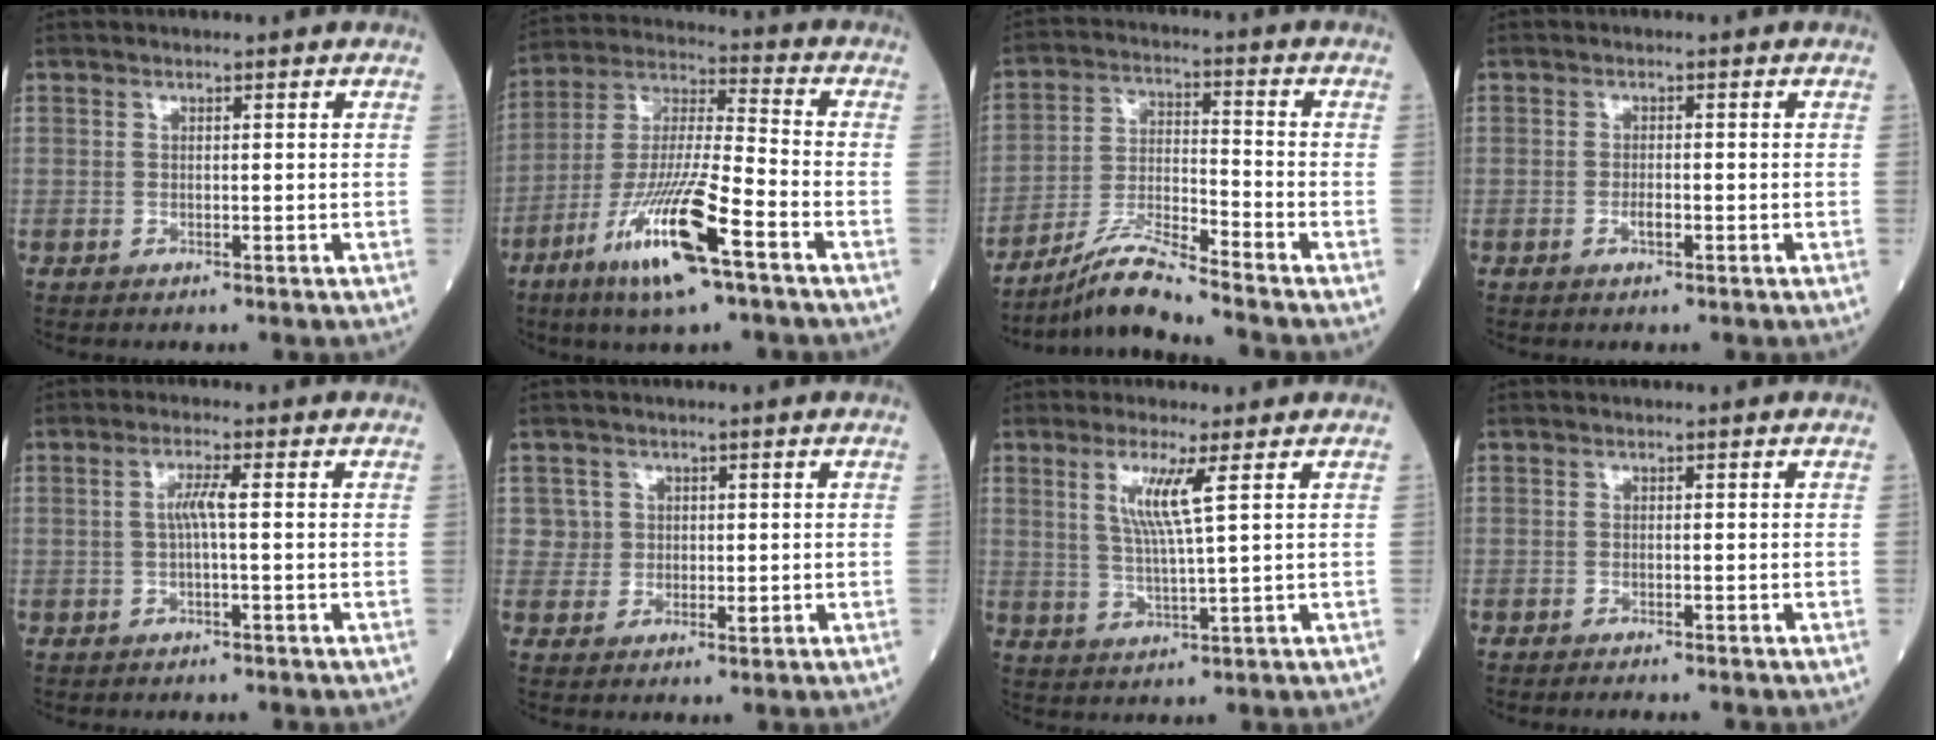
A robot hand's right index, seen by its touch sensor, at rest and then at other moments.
{"total": 16.0, "force": [-8.3, 1.4, 13.6], "torque": [-0.275, -0.026, -0.153]}
{"total": 8.1, "force": [-7.2, -1.4, 3.4], "torque": [-0.074, -0.016, -0.132]}
{"total": 1.5, "force": [-0.6, 0.4, 1.3], "torque": [-0.022, 0.001, -0.010]}
{"total": 2.9, "force": [0.1, 0.0, 2.9], "torque": [-0.059, 0.005, 0.001]}
{"total": 3.1, "force": [0.9, 2.9, 0.0], "torque": [0.016, -0.002, 0.014]}
{"total": 6.1, "force": [2.3, -0.5, 5.7], "torque": [-0.114, -0.006, 0.046]}
{"total": 2.2, "force": [-2.0, 0.1, 0.9], "torque": [-0.010, -0.003, -0.024]}